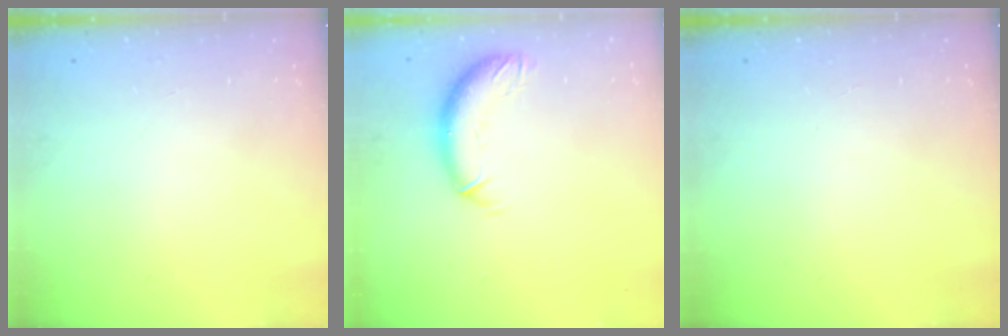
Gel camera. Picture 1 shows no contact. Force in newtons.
{"total": 10.0, "press": 9.9, "slide": 1.9}
{"total": 0.0}